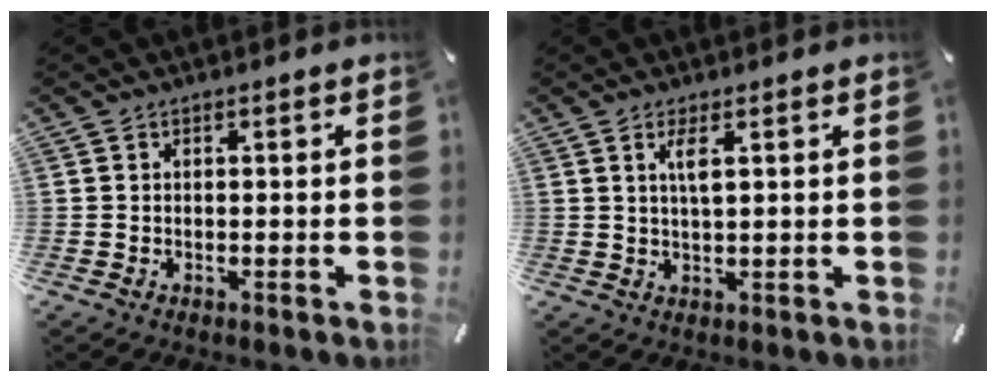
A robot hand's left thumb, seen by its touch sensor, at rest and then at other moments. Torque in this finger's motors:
{"motor_torque": [0.49, 0.92, 0.43, -0.45, 0.12]}